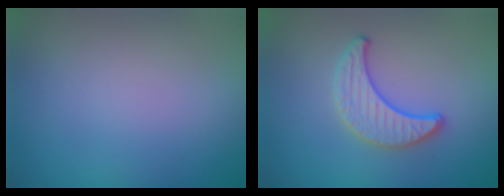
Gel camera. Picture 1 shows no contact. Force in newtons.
{"total": 3.0, "press": 2.8, "slide": 0.9}